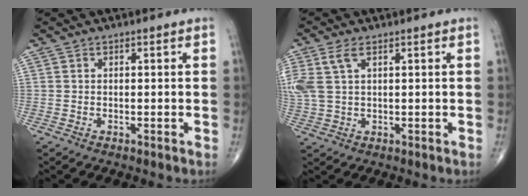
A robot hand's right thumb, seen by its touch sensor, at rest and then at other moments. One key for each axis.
{"total": 6.6, "fx": 2.5, "fy": 3.4, "fz": 5.1, "tx": -0.144, "ty": 0.013, "tz": 0.057}